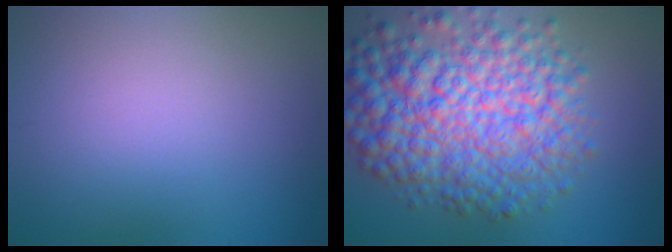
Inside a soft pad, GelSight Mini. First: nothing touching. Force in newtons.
{"total": 10.0, "press": 10.0, "slide": 0.2}